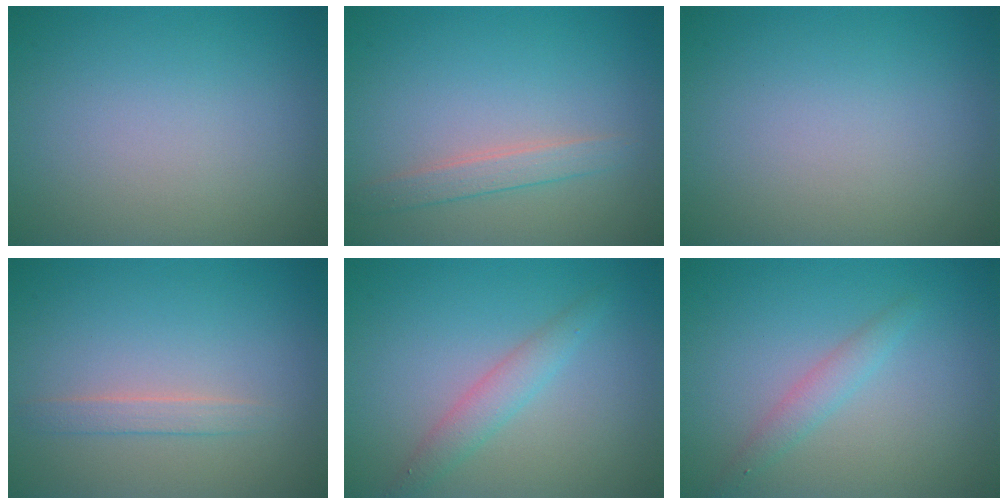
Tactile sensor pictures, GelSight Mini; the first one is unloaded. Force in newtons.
{"total": 1.8, "press": 1.8, "slide": 0.1}
{"total": 0.0}
{"total": 1.3, "press": 1.3, "slide": 0.1}
{"total": 2.2, "press": 2.2, "slide": 0.0}
{"total": 1.7, "press": 1.7, "slide": 0.0}